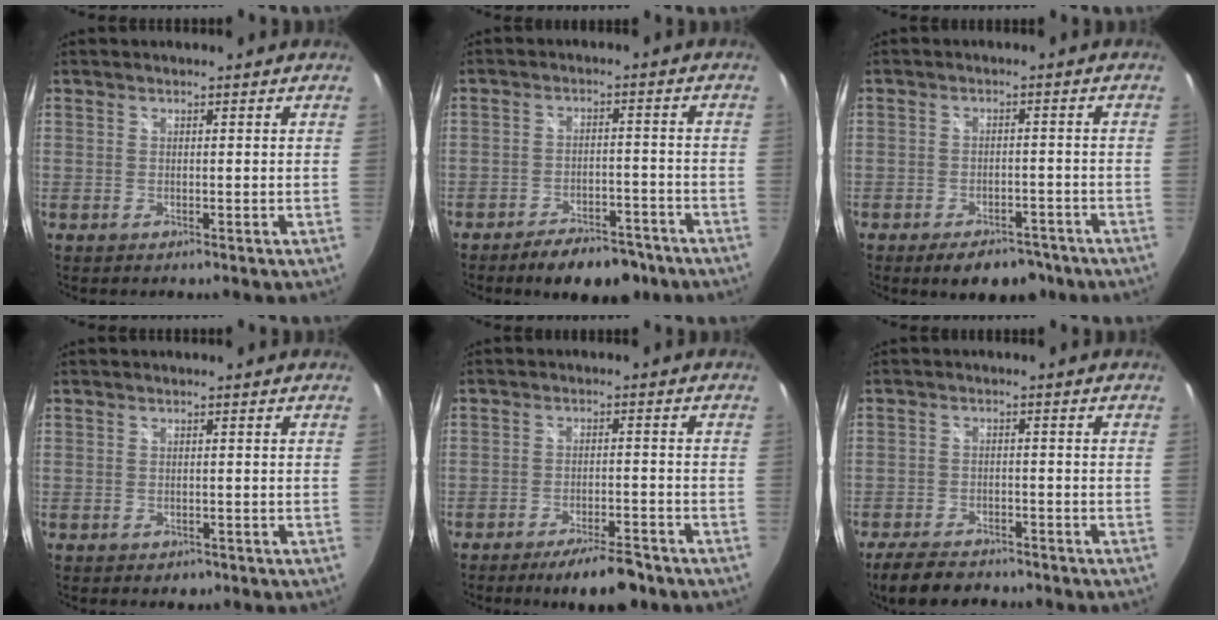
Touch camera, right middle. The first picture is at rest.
{"total": 10.3, "force": [-8.1, 4.3, 4.8], "torque": [-0.098, 0.006, -0.107]}
{"total": 8.3, "force": [-6.1, 4.3, 3.8], "torque": [-0.071, 0.006, -0.075]}
{"total": 1.7, "force": [-0.9, 1.3, 0.6], "torque": [-0.012, -0.006, -0.010]}
{"total": 8.1, "force": [-6.5, 2.0, 4.4], "torque": [-0.087, -0.006, -0.099]}
{"total": 8.4, "force": [-7.0, 3.2, 3.3], "torque": [-0.091, -0.012, -0.116]}